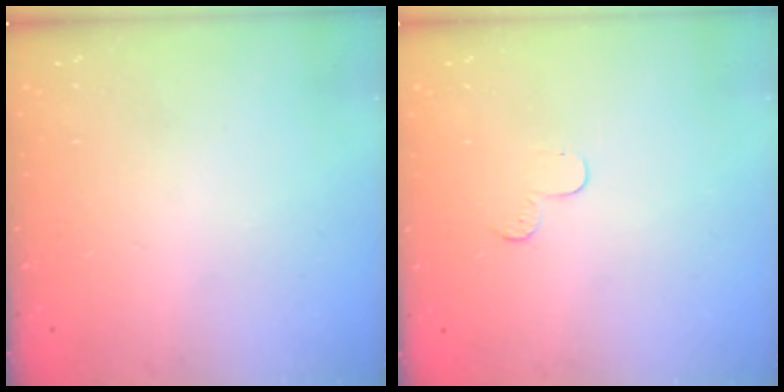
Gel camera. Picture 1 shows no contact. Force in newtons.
{"total": 3.2, "press": 3.2, "slide": 0.3}